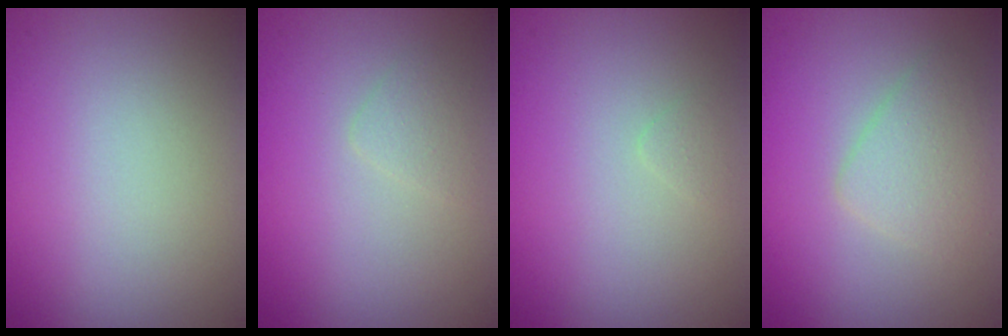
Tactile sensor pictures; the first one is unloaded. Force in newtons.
{"total": 1.2, "press": 1.2, "slide": 0.1}
{"total": 0.6, "press": 0.6, "slide": 0.0}
{"total": 2.5, "press": 2.5, "slide": 0.2}